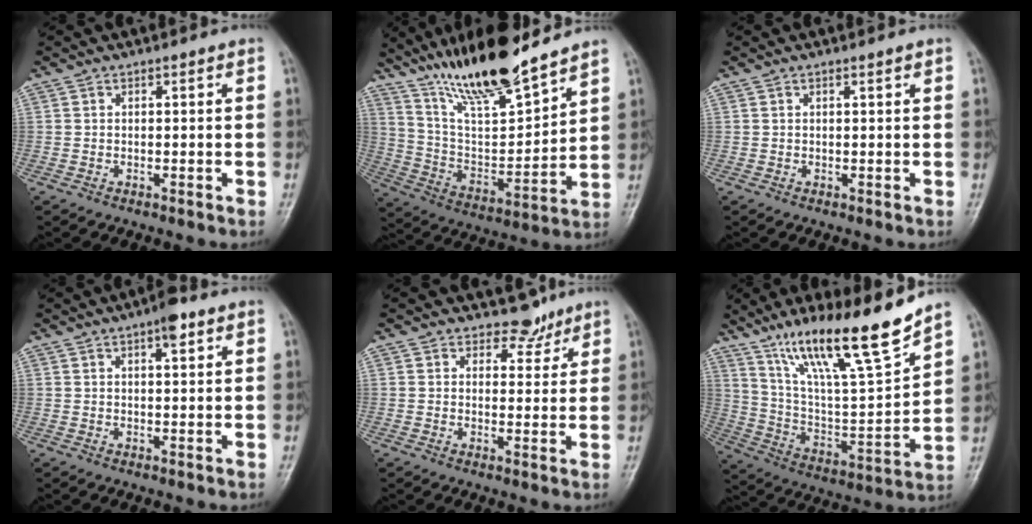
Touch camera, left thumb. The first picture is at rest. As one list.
[{"total": 18.8, "force": [15.1, 3.6, 10.6], "torque": [-0.156, -0.079, 0.281]}, {"total": 0.7, "force": [0.5, 0.0, 0.5], "torque": [-0.009, -0.001, 0.008]}, {"total": 4.1, "force": [2.2, 1.3, 3.2], "torque": [-0.042, -0.003, 0.030]}, {"total": 4.1, "force": [3.4, 2.2, 0.4], "torque": [0.021, -0.024, 0.048]}, {"total": 21.3, "force": [15.2, 2.7, 14.7], "torque": [-0.225, -0.066, 0.272]}]